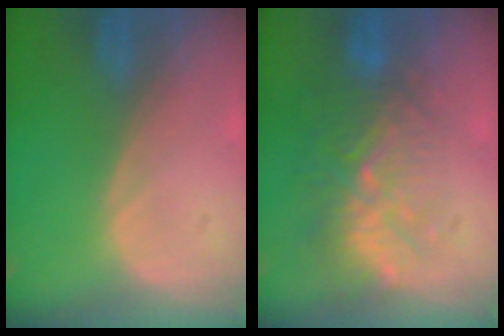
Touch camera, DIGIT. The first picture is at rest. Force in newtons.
{"total": 9.2, "press": 8.6, "slide": 3.4}